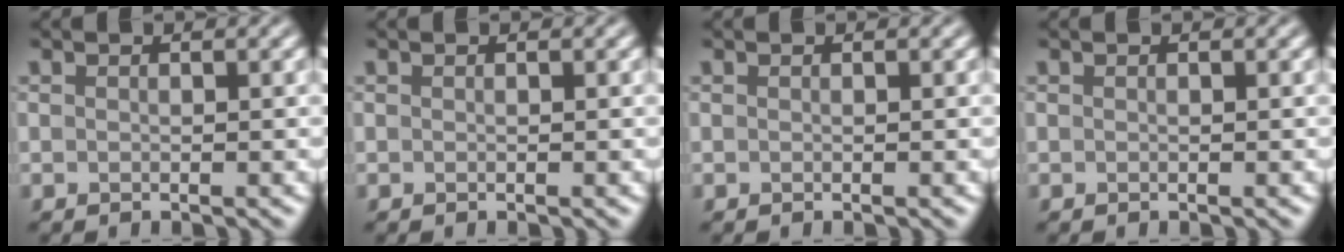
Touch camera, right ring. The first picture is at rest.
{"total": 0.0}
{"total": 0.0}
{"total": 0.0}